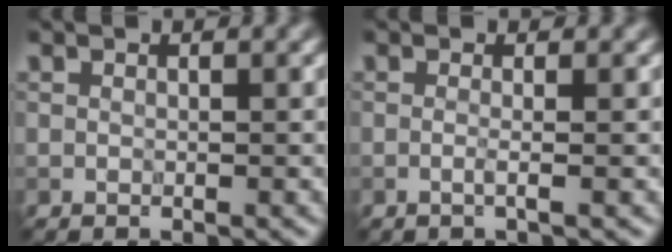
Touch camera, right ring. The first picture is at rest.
{"total": 1.5, "force": [0.2, 0.7, 1.3], "torque": [-0.003, -0.005, -0.018]}